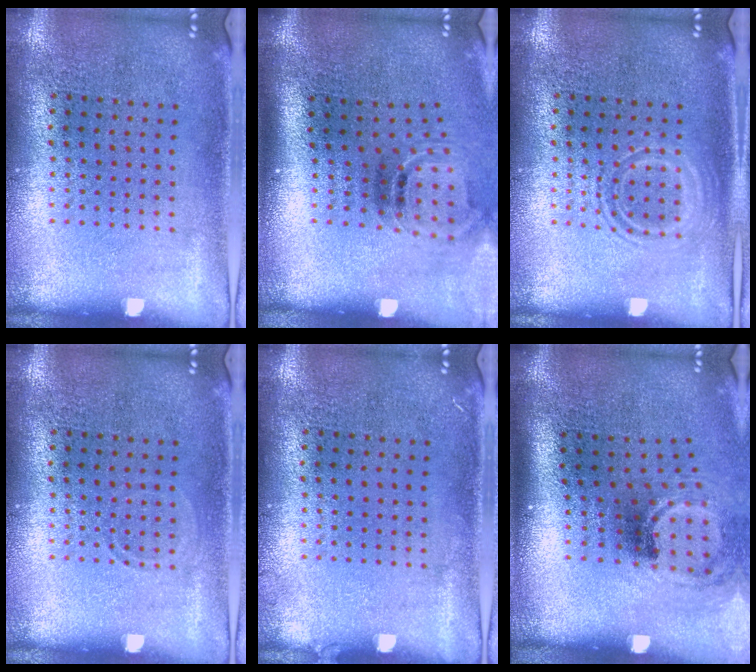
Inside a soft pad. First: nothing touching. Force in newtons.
{"total": 1.5, "press": 1.1, "slide": 1.1}
{"total": 1.0, "press": 1.0, "slide": 0.2}
{"total": 0.6, "press": 0.5, "slide": 0.2}
{"total": 0.6, "press": 0.6, "slide": 0.2}
{"total": 1.8, "press": 1.1, "slide": 1.4}